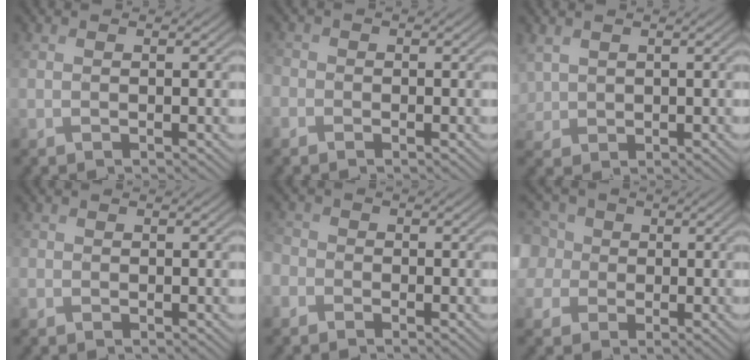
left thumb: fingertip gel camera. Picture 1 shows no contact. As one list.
[{"total": 1.9, "force": [-0.9, 1.6, 0.4], "torque": [-0.012, -0.002, -0.028]}, {"total": 2.8, "force": [0.9, 2.4, 1.3], "torque": [-0.048, -0.002, 0.018]}, {"total": 1.0, "force": [-0.3, 0.9, 0.0], "torque": [0.003, -0.005, -0.011]}, {"total": 2.8, "force": [-1.7, 2.1, 0.8], "torque": [-0.029, -0.003, -0.047]}, {"total": 8.4, "force": [1.1, 7.5, 3.8], "torque": [-0.137, 0.018, -0.002]}]